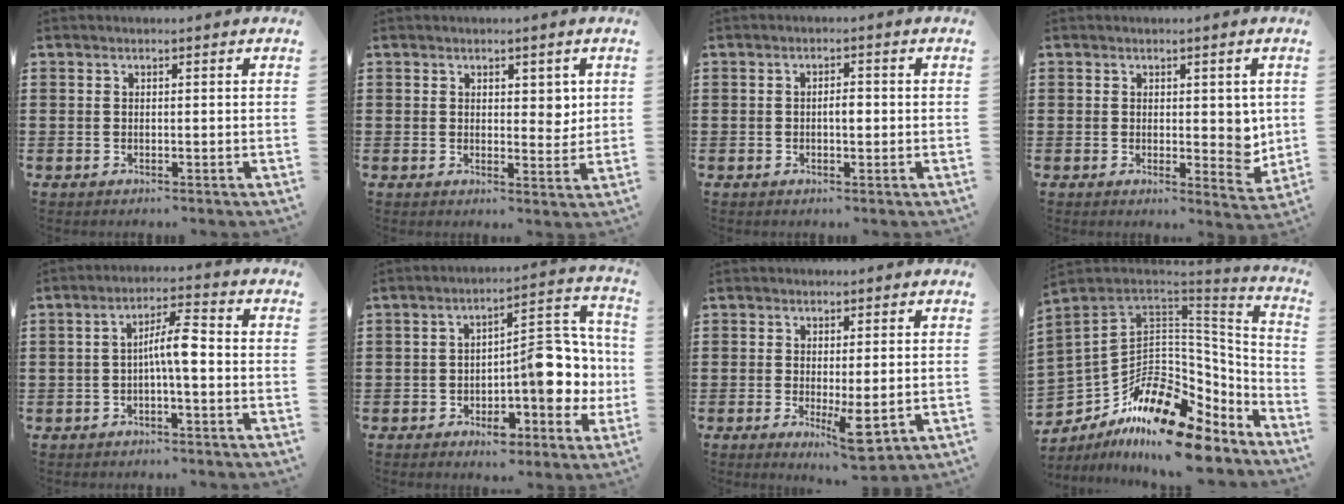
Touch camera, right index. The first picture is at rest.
{"total": 2.9, "force": [1.6, 1.7, 1.8], "torque": [-0.013, 0.000, 0.023]}
{"total": 2.1, "force": [-0.2, 0.8, 1.9], "torque": [-0.035, 0.004, -0.005]}
{"total": 5.0, "force": [1.3, 3.2, 3.6], "torque": [-0.034, -0.004, 0.017]}
{"total": 5.7, "force": [-0.6, 1.1, 5.5], "torque": [-0.102, 0.011, -0.016]}
{"total": 12.0, "force": [-1.6, 6.0, 10.3], "torque": [-0.126, -0.005, -0.026]}
{"total": 5.5, "force": [-1.1, 1.5, 5.1], "torque": [-0.095, -0.010, -0.015]}
{"total": 15.0, "force": [-8.1, 7.7, 10.0], "torque": [-0.201, 0.014, -0.143]}